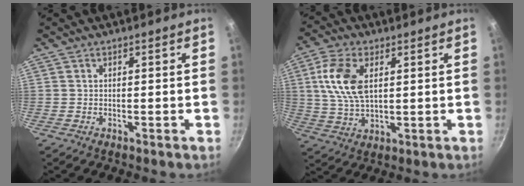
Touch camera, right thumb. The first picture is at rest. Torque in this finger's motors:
{"motor_torque": [-0.13, 0.36, 1.49, 0.00, 0.26]}